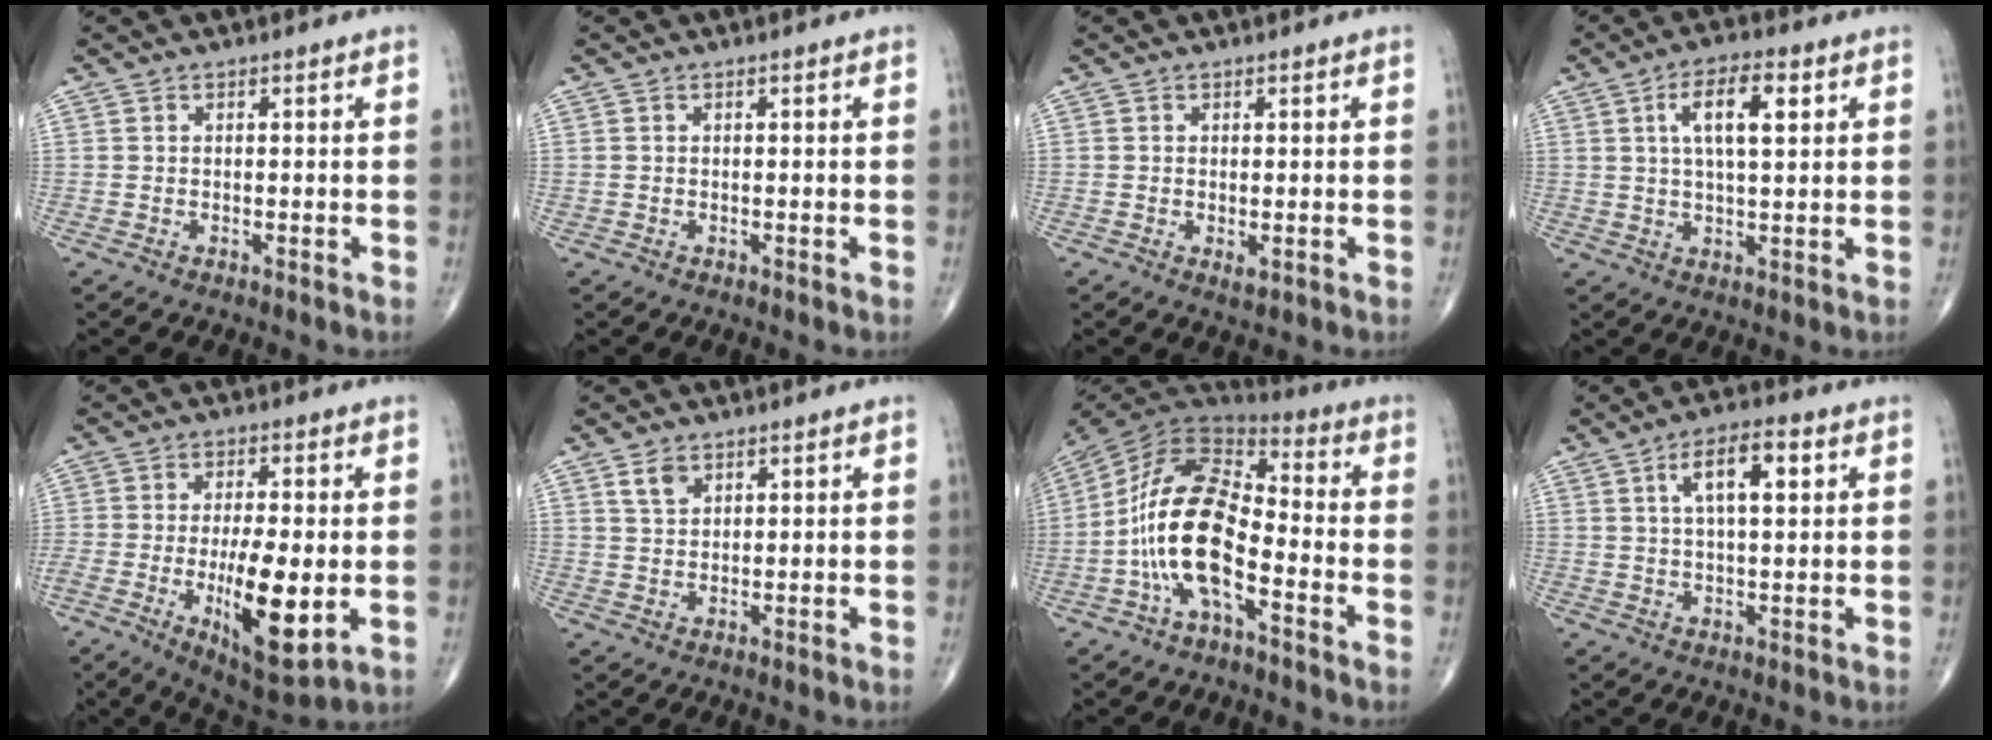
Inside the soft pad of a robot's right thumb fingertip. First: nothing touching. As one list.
[{"total": 0.0}, {"total": 1.3, "force": [-0.2, 0.6, 1.2], "torque": [-0.021, -0.005, -0.002]}, {"total": 8.4, "force": [2.8, 3.1, 7.3], "torque": [-0.120, 0.000, 0.046]}, {"total": 14.8, "force": [-3.2, 5.0, 13.5], "torque": [-0.226, -0.014, -0.043]}, {"total": 3.3, "force": [1.9, 2.0, 1.8], "torque": [-0.027, -0.009, 0.041]}, {"total": 16.8, "force": [-5.0, 7.6, 14.2], "torque": [-0.267, 0.050, -0.099]}, {"total": 8.2, "force": [2.7, 3.1, 7.1], "torque": [-0.110, 0.005, 0.042]}]